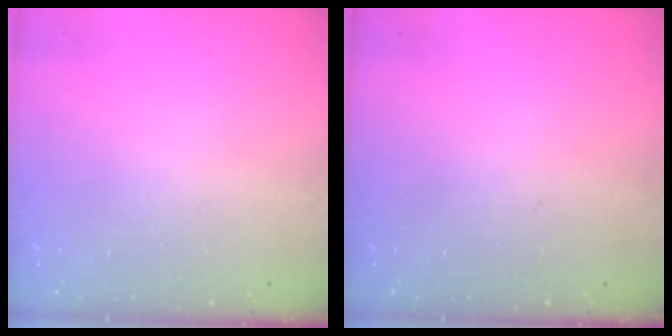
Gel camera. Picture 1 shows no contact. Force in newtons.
{"total": 0.0}